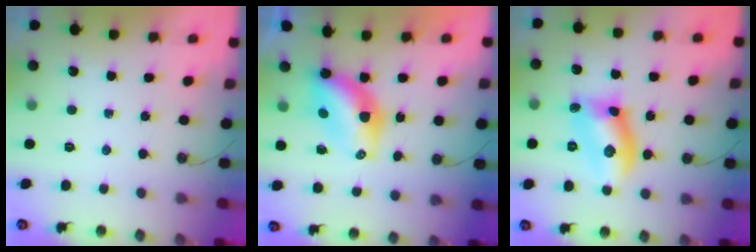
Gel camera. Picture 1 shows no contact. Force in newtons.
{"total": 7.2, "press": 7.2, "slide": 0.4}
{"total": 10.9, "press": 10.9, "slide": 0.3}